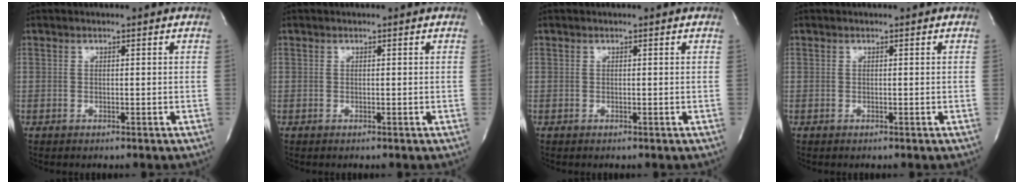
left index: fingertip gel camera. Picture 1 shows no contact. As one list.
[{"total": 0.0}, {"total": 0.0}, {"total": 0.0}]